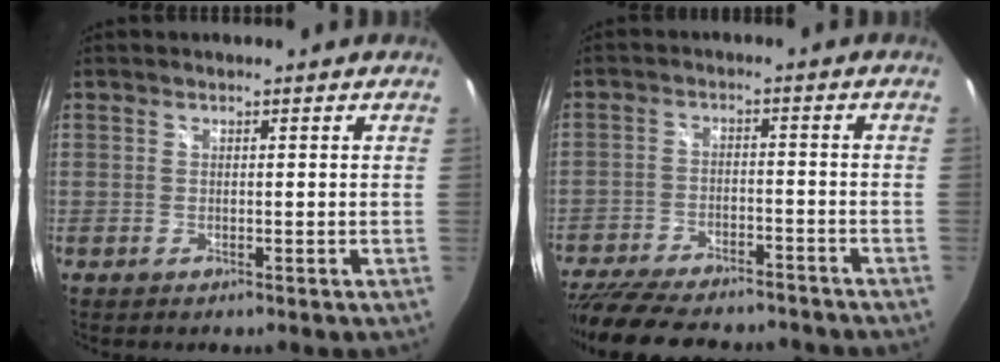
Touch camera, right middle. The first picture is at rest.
{"total": 19.5, "force": [-16.3, 5.9, 8.9], "torque": [-0.191, -0.028, -0.241]}